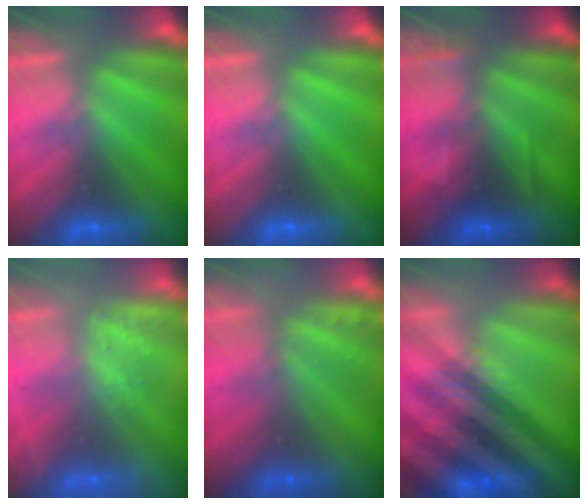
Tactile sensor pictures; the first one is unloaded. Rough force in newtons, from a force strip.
{"total": 0.0}
{"total": 2.4}
{"total": 2.6}
{"total": 2.2}
{"total": 3.9}